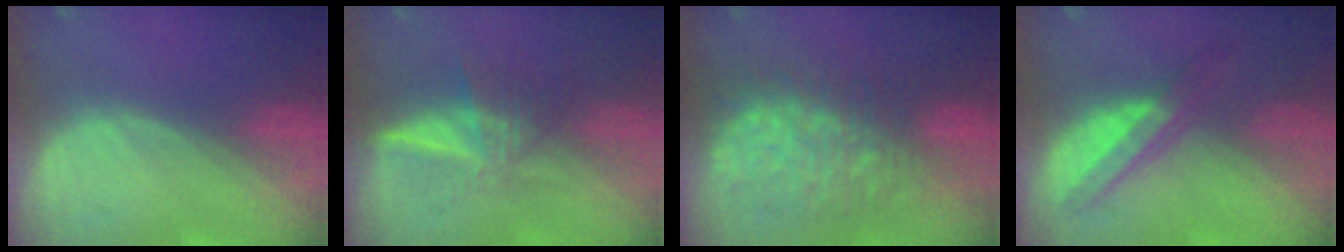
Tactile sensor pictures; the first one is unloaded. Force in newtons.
{"total": 6.1, "press": 5.3, "slide": 3.0}
{"total": 11.6, "press": 11.6, "slide": 1.3}
{"total": 6.6, "press": 5.7, "slide": 3.4}